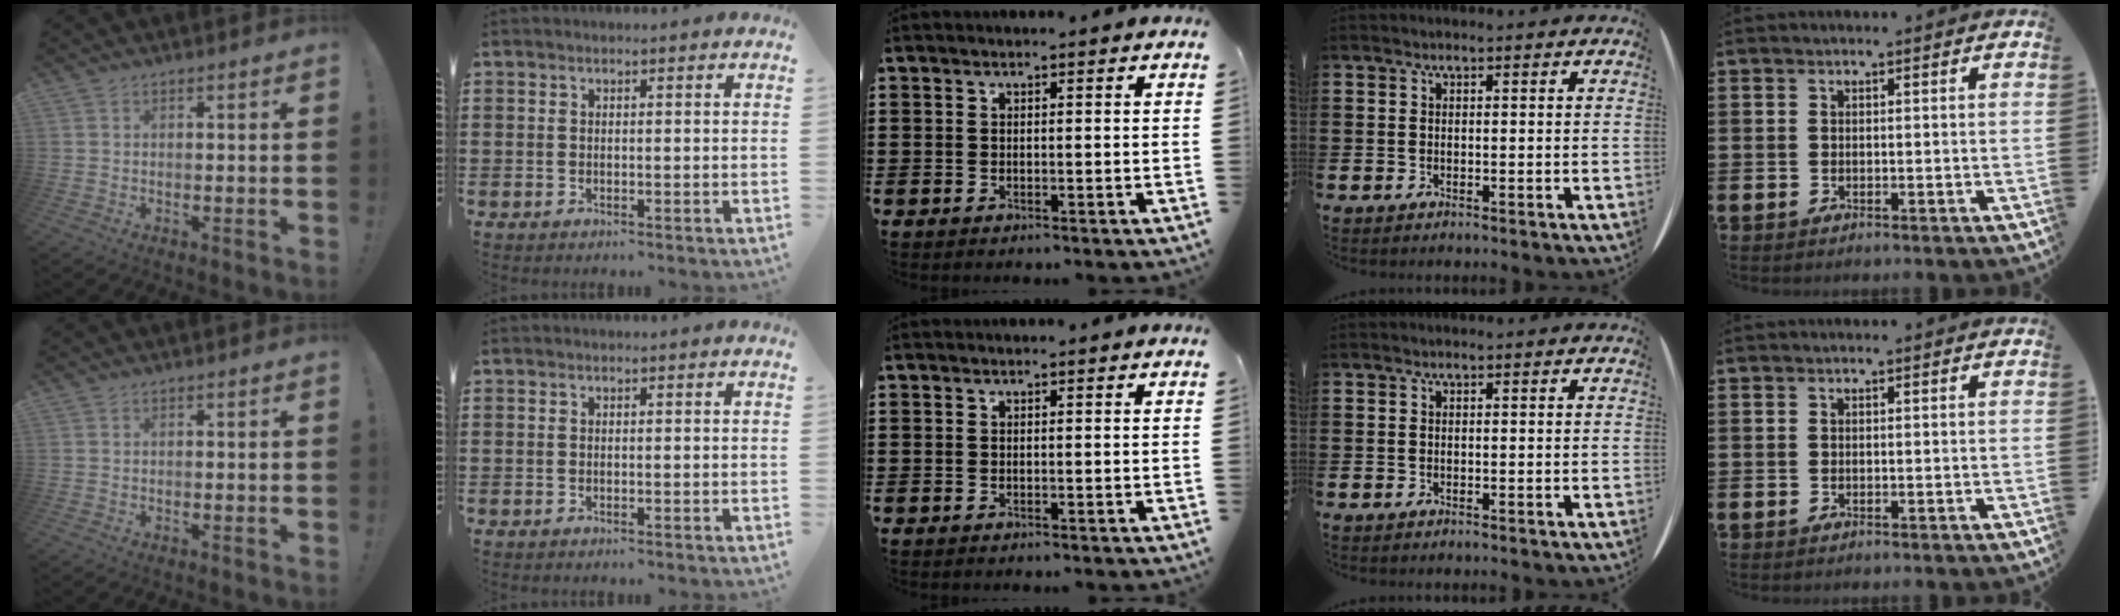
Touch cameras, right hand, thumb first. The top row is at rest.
{}